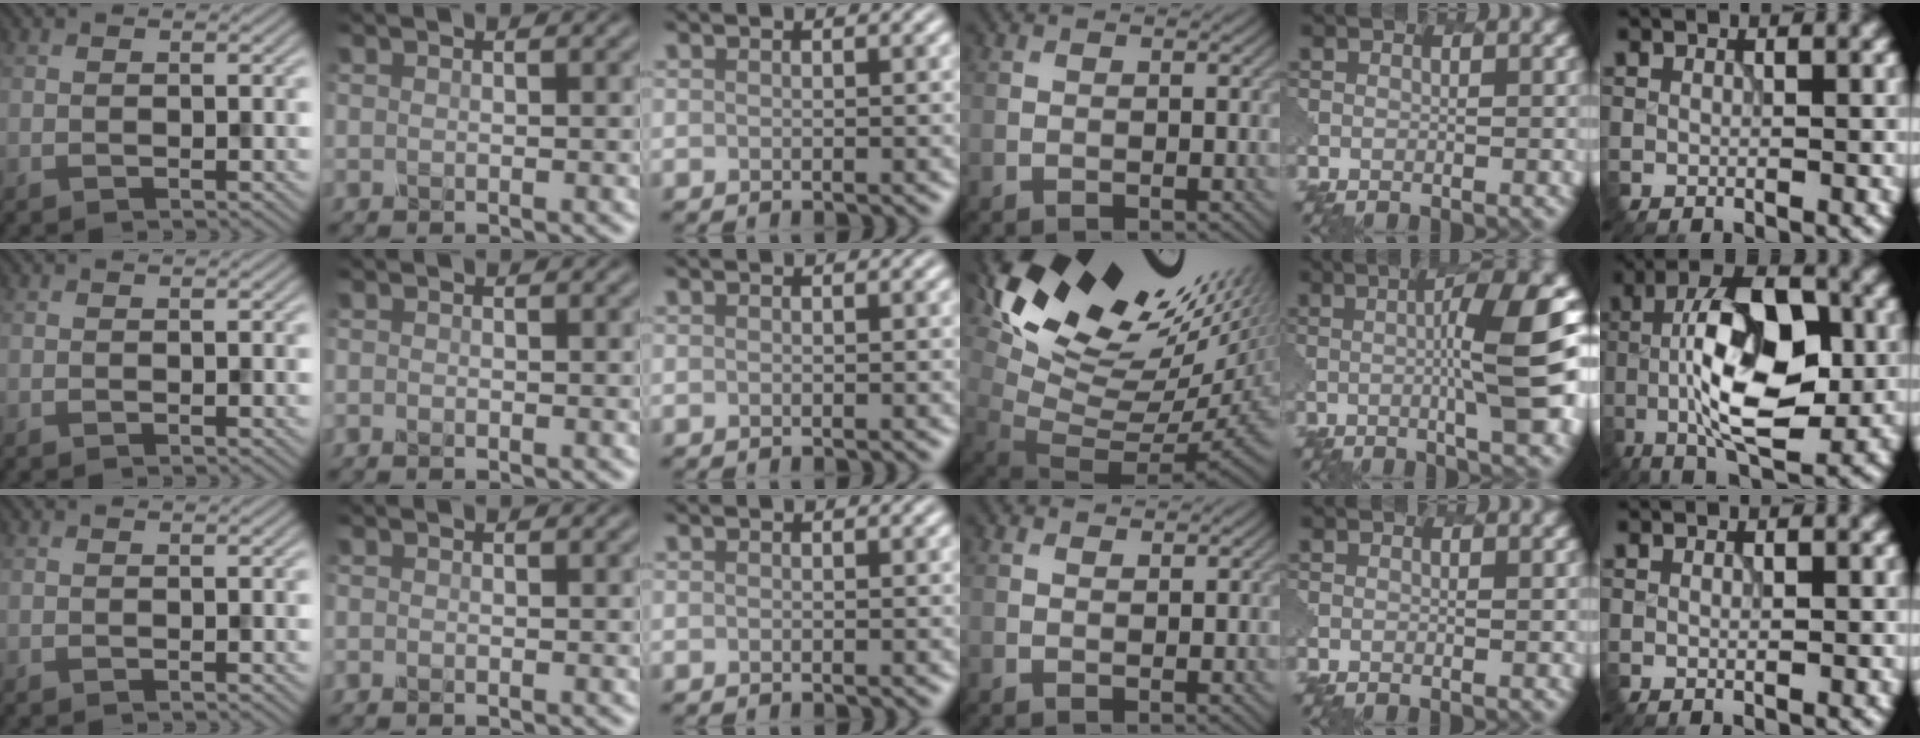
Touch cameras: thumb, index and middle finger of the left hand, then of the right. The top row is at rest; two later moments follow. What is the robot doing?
{"motion": "dispense", "object": "glue stick"}